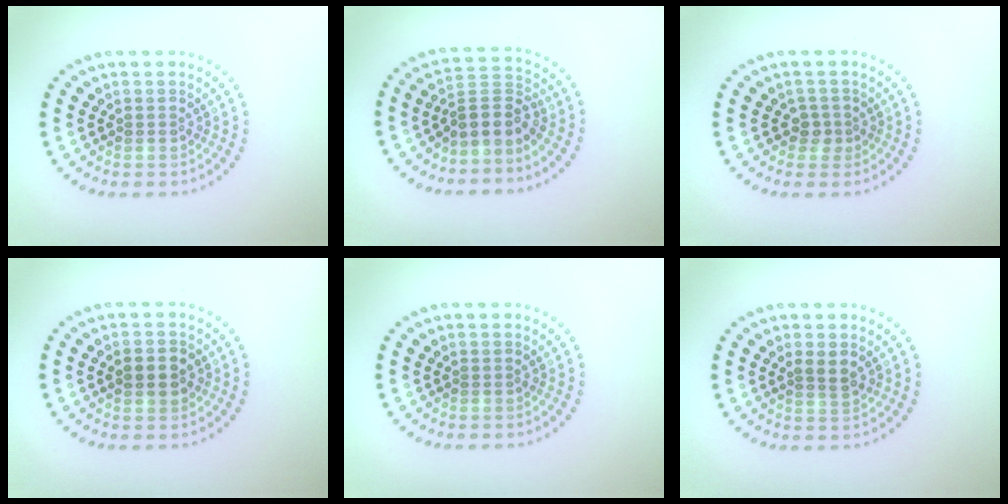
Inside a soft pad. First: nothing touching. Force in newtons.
{"total": 3.2, "press": 2.3, "slide": 2.2}
{"total": 1.5, "press": 1.1, "slide": 1.0}
{"total": 2.3, "press": 2.2, "slide": 0.1}
{"total": 0.0}
{"total": 1.6, "press": 1.5, "slide": 0.6}